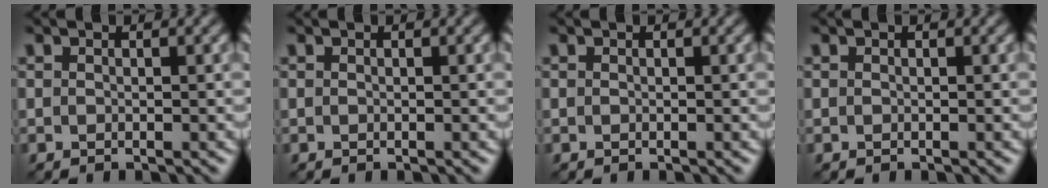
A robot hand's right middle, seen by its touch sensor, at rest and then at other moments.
{"total": 0.0}
{"total": 0.0}
{"total": 0.0}